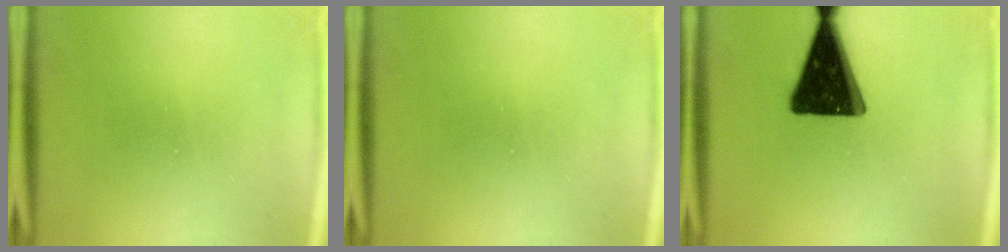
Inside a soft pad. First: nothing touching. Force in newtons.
{"total": 0.0}
{"total": 19.6}